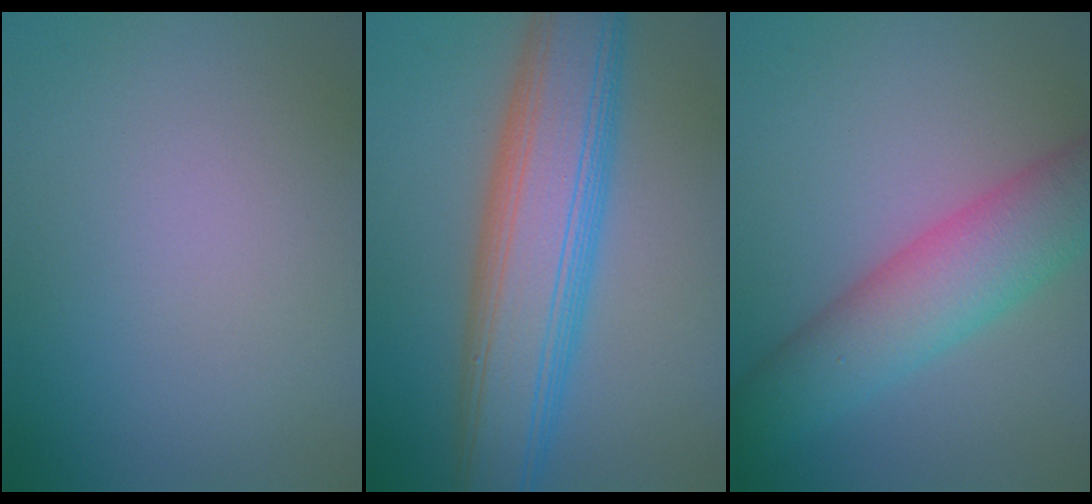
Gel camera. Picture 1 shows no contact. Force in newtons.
{"total": 10.3, "press": 10.3, "slide": 0.1}
{"total": 7.2, "press": 7.2, "slide": 0.2}